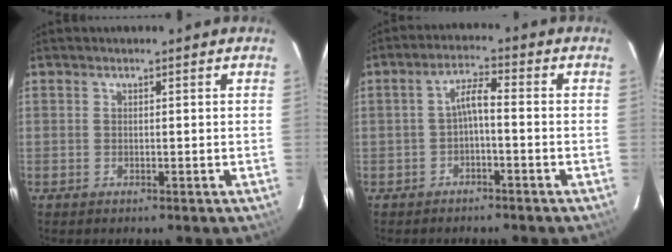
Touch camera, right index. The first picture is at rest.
{"total": 3.4, "force": [-1.4, 0.7, 3.0], "torque": [-0.066, 0.012, -0.025]}